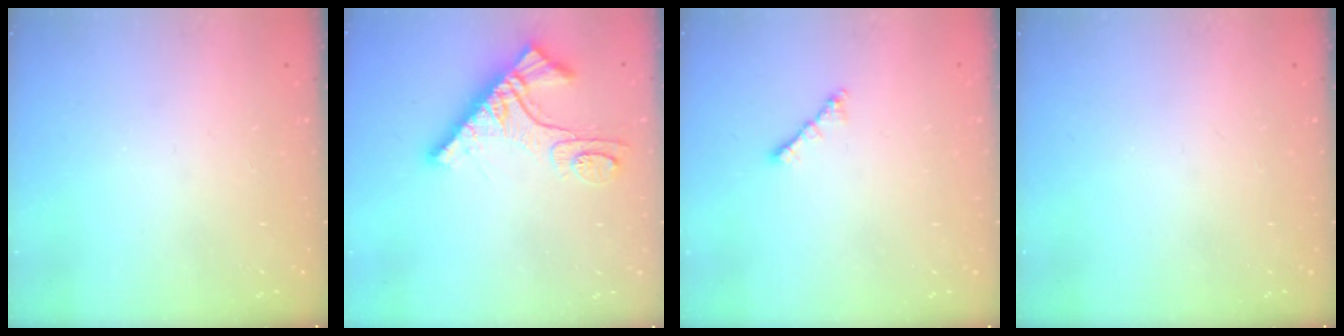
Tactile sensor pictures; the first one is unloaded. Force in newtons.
{"total": 11.0, "press": 11.0, "slide": 1.1}
{"total": 2.0, "press": 1.9, "slide": 0.6}
{"total": 0.0}